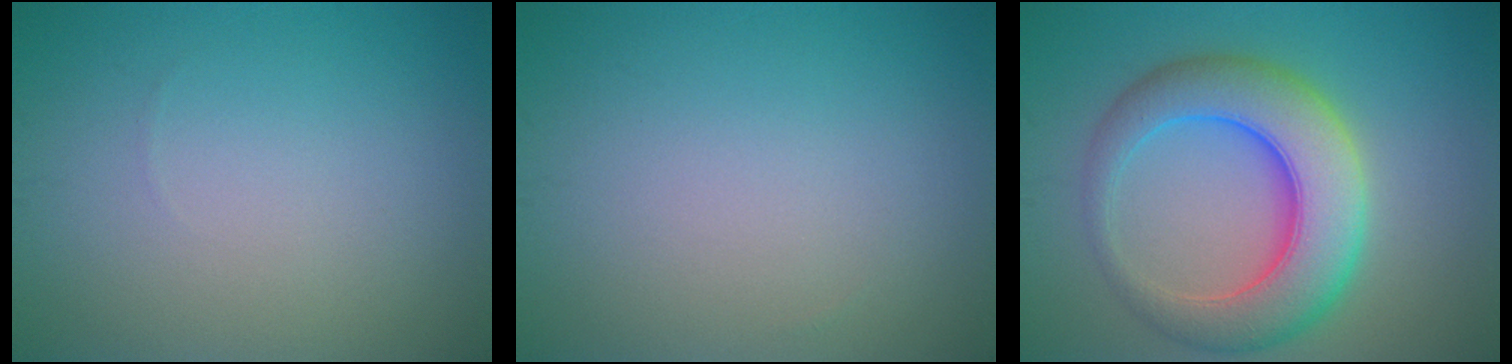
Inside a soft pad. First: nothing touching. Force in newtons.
{"total": 0.0}
{"total": 8.5, "press": 8.5, "slide": 0.3}